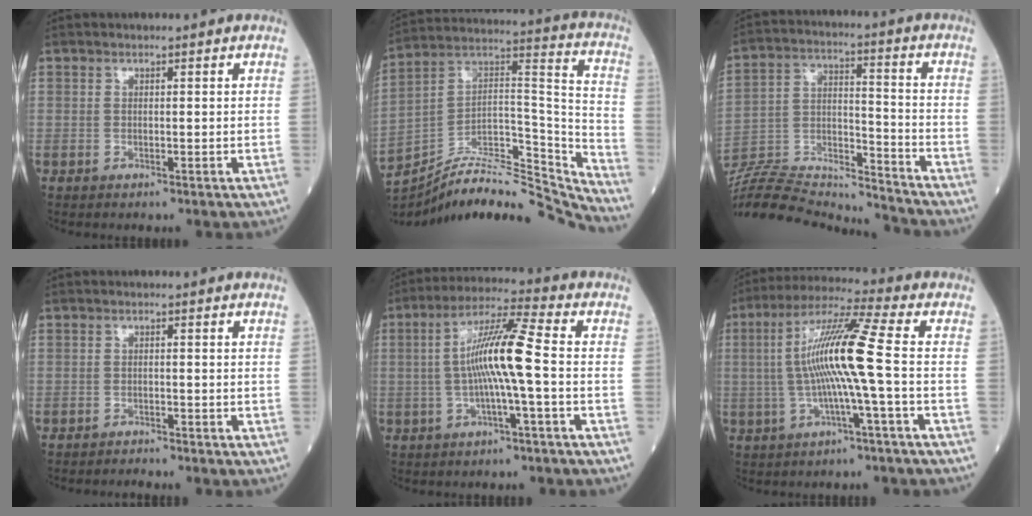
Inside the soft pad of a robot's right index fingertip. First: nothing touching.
{"total": 25.0, "force": [-23.5, 2.6, 7.9], "torque": [-0.129, 0.038, -0.372]}
{"total": 20.7, "force": [-20.1, 1.4, 4.7], "torque": [-0.110, 0.014, -0.333]}
{"total": 1.3, "force": [-1.3, -0.3, -0.4], "torque": [0.004, -0.006, -0.021]}
{"total": 9.7, "force": [-0.8, -0.4, 9.7], "torque": [-0.182, 0.016, -0.021]}
{"total": 11.8, "force": [-0.5, -1.3, 11.7], "torque": [-0.224, 0.017, -0.014]}